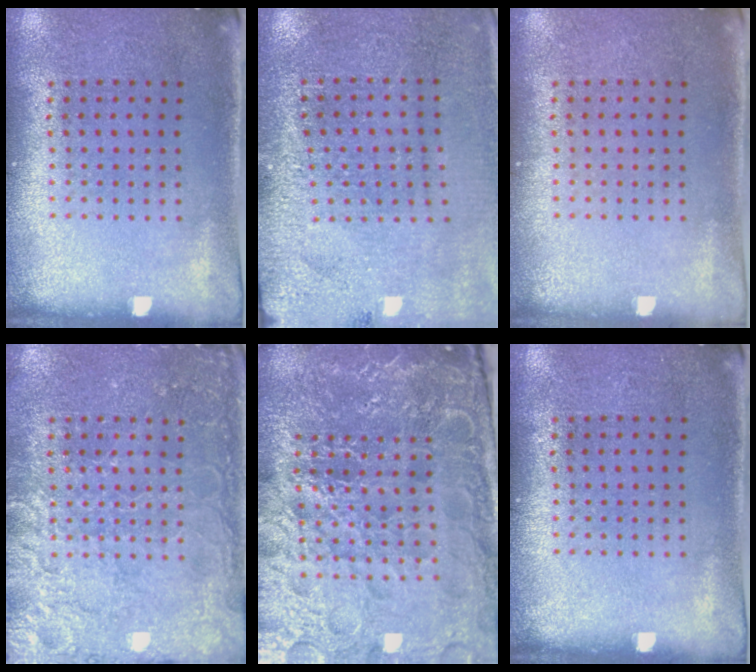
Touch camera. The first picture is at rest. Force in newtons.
{"total": 2.9, "press": 2.9, "slide": 0.2}
{"total": 0.0}
{"total": 5.4, "press": 5.4, "slide": 0.7}
{"total": 6.6, "press": 5.9, "slide": 3.0}
{"total": 0.0}